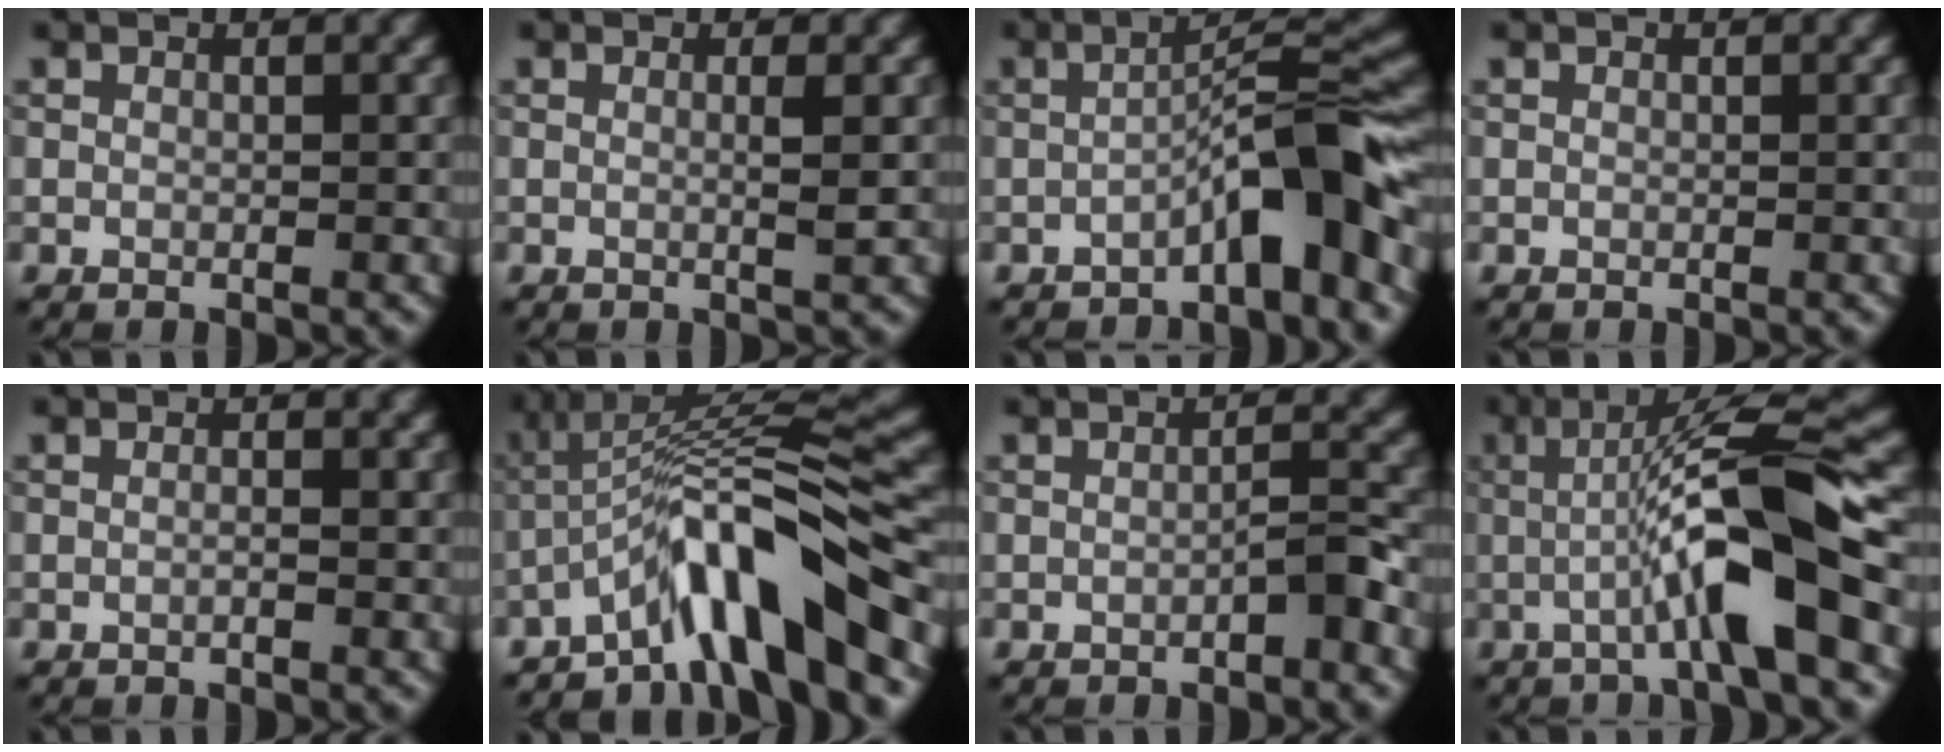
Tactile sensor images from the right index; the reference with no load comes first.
{"total": 1.7, "force": [0.1, 0.3, 1.7], "torque": [-0.026, 0.002, -0.004]}
{"total": 6.2, "force": [-2.8, 0.8, 5.5], "torque": [-0.084, 0.028, -0.050]}
{"total": 0.0}
{"total": 0.8, "force": [-0.2, 0.1, 0.7], "torque": [-0.011, -0.006, -0.007]}
{"total": 8.9, "force": [-5.2, 1.3, 7.1], "torque": [-0.109, 0.019, -0.096]}
{"total": 1.8, "force": [-0.9, 0.2, 1.5], "torque": [-0.025, 0.009, -0.018]}
{"total": 9.4, "force": [-1.3, 1.4, 9.2], "torque": [-0.136, 0.017, -0.029]}